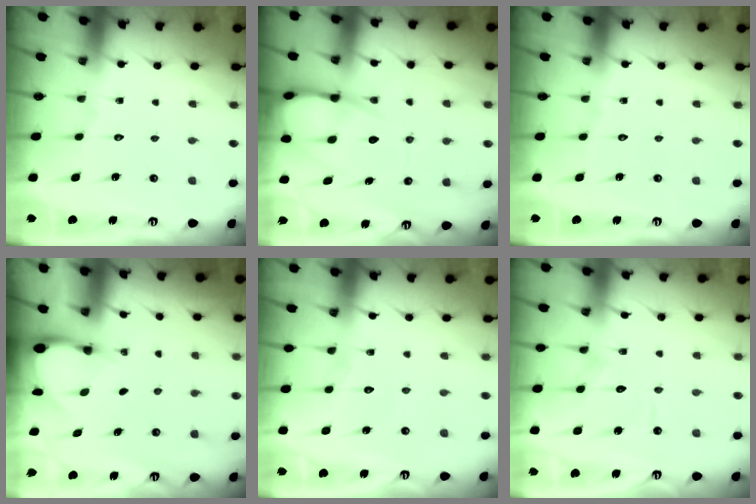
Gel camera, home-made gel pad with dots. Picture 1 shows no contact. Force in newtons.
{"total": 12.7, "press": 12.6, "slide": 1.3}
{"total": 0.0}
{"total": 3.4, "press": 3.4, "slide": 0.2}
{"total": 6.0, "press": 6.0, "slide": 0.5}
{"total": 10.3, "press": 10.2, "slide": 0.9}